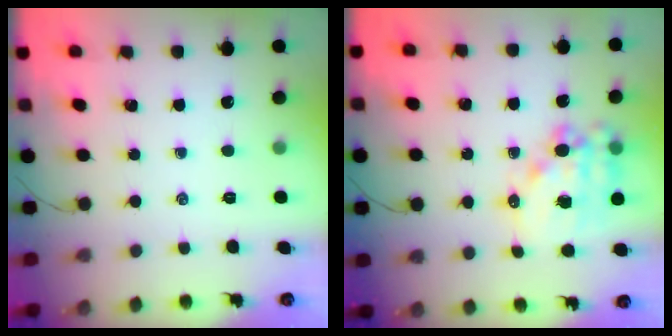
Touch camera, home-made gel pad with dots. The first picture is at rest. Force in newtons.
{"total": 15.1, "press": 14.7, "slide": 3.6}